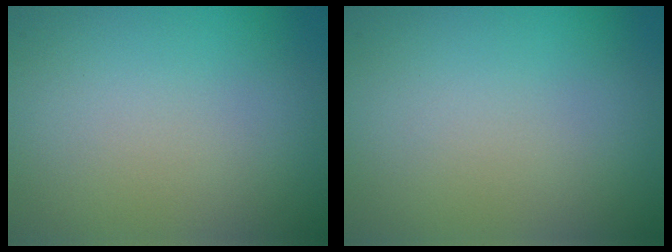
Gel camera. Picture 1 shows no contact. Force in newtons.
{"total": 0.0}